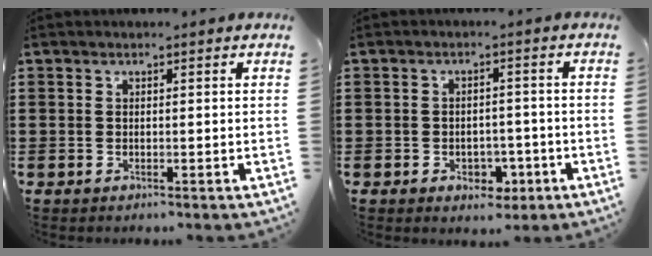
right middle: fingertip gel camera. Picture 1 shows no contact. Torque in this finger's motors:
{"motor_torque": [0.09, 0.07, 0.16, 0.02]}